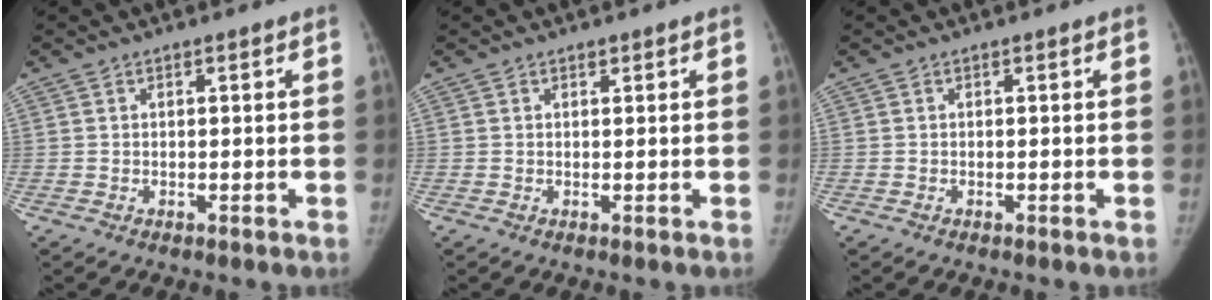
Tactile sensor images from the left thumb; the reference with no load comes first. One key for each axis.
{"total": 0.7, "fx": 0.6, "fy": 0.4, "fz": 0.3, "tx": -0.001, "ty": -0.004, "tz": 0.007}
{"total": 0.0}